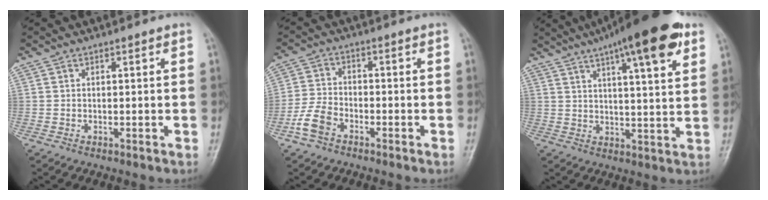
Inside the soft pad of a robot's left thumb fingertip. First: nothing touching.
{"total": 5.6, "force": [-3.3, 3.4, 2.9], "torque": [-0.064, 0.015, -0.071]}
{"total": 17.4, "force": [9.9, 4.1, 13.7], "torque": [-0.188, -0.018, 0.143]}